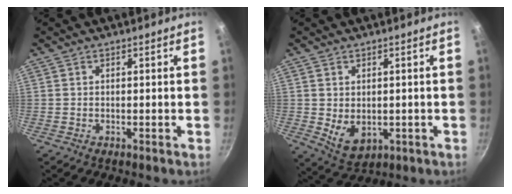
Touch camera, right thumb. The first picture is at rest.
{"total": 6.3, "force": [-0.3, 4.5, 4.4], "torque": [-0.066, -0.015, 0.012]}